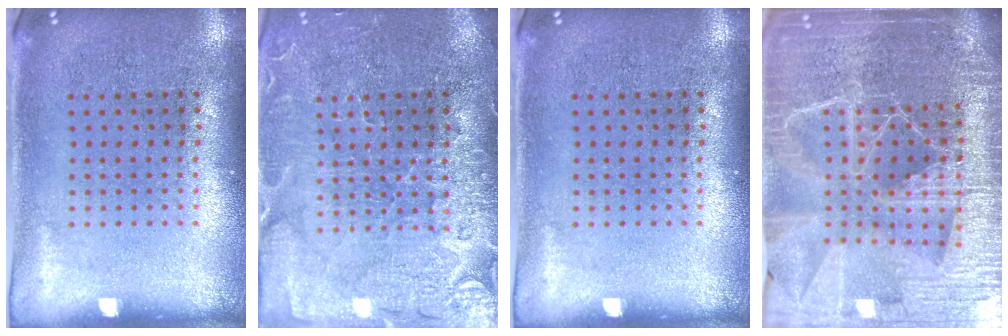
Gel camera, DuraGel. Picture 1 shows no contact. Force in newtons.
{"total": 3.5, "press": 3.4, "slide": 1.0}
{"total": 0.0}
{"total": 6.1, "press": 5.3, "slide": 3.0}